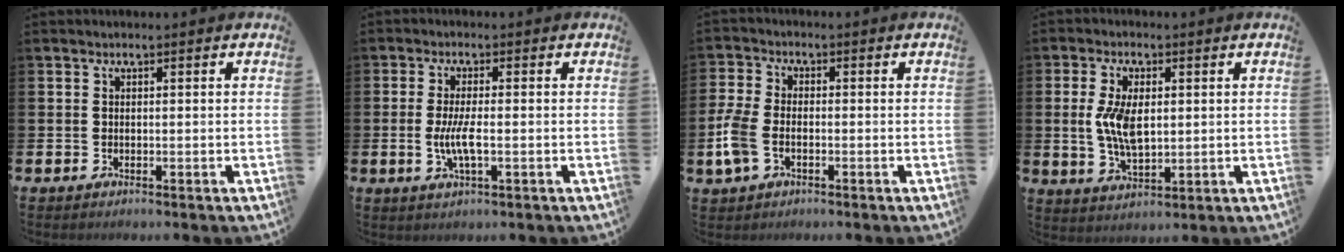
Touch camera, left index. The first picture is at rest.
{"total": 3.9, "force": [-0.6, 0.9, 3.7], "torque": [-0.081, 0.001, -0.012]}
{"total": 5.5, "force": [-1.3, 3.3, 4.1], "torque": [-0.085, 0.002, -0.029]}
{"total": 6.8, "force": [1.1, 3.3, 5.9], "torque": [-0.105, -0.001, 0.015]}